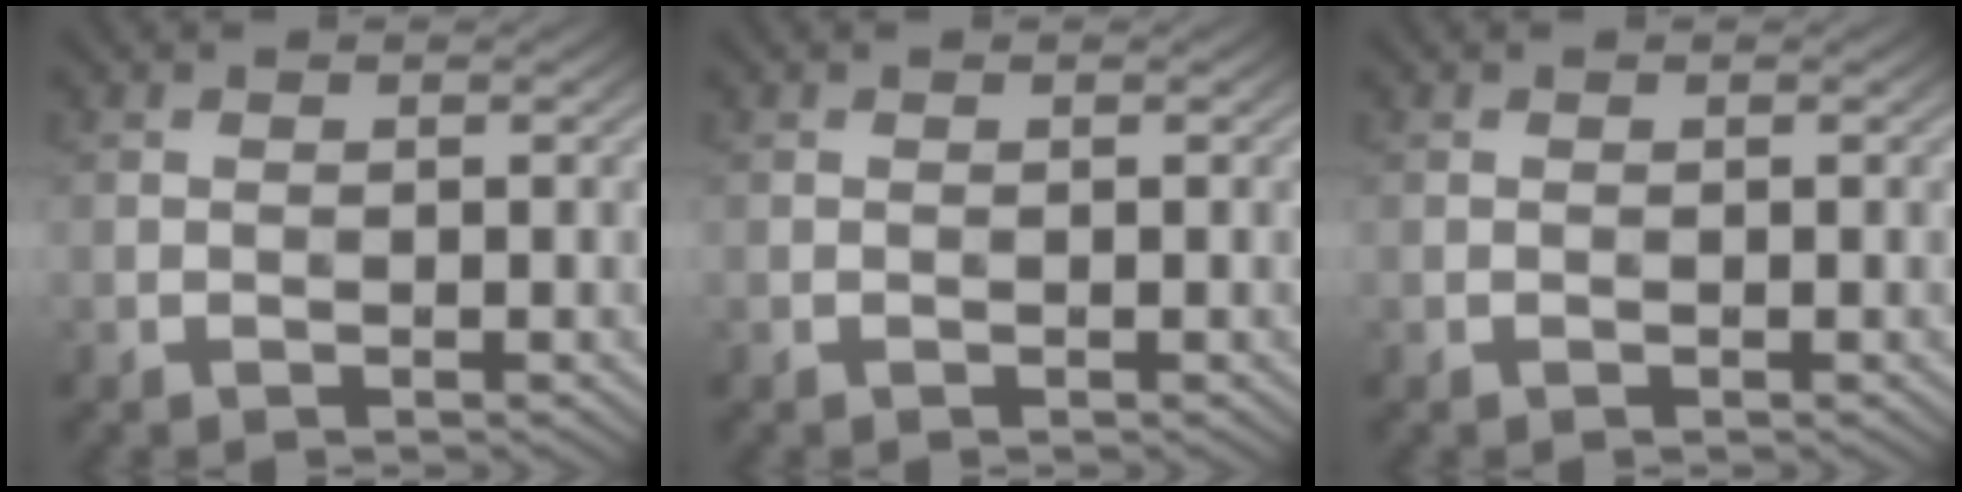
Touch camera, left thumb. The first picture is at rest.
{"total": 0.0}
{"total": 0.0}